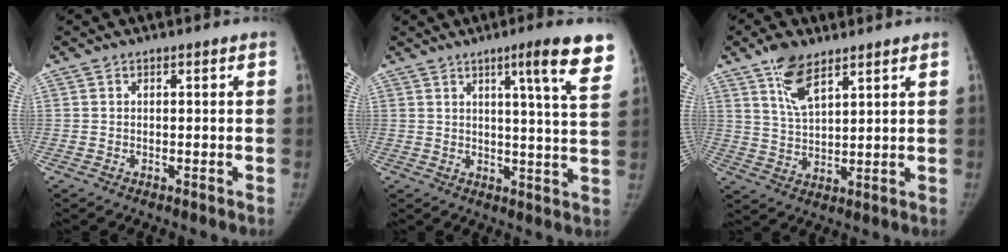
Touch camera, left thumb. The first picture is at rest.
{"total": 11.8, "force": [7.2, 0.2, 9.4], "torque": [-0.117, -0.038, 0.084]}
{"total": 8.1, "force": [5.2, 3.4, 5.2], "torque": [-0.085, -0.027, 0.101]}